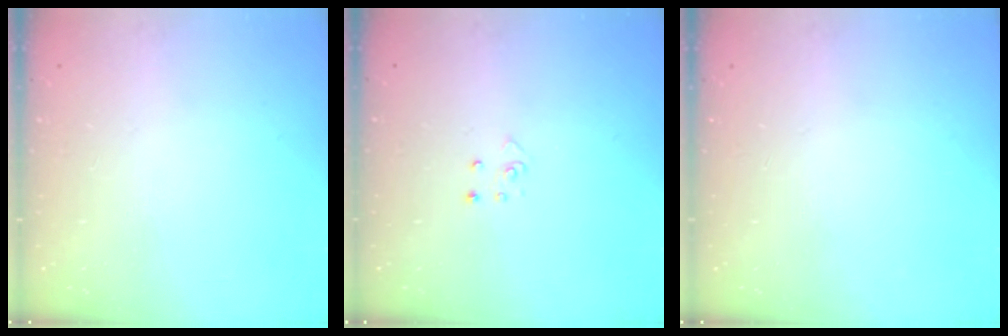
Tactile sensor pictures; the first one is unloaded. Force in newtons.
{"total": 3.4, "press": 3.4, "slide": 0.3}
{"total": 0.0}